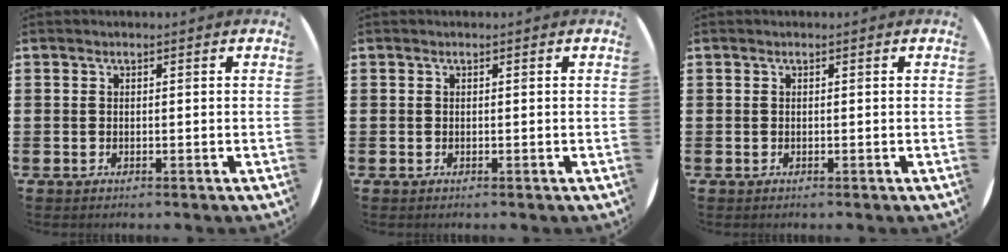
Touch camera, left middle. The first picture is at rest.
{"total": 0.0}
{"total": 0.0}